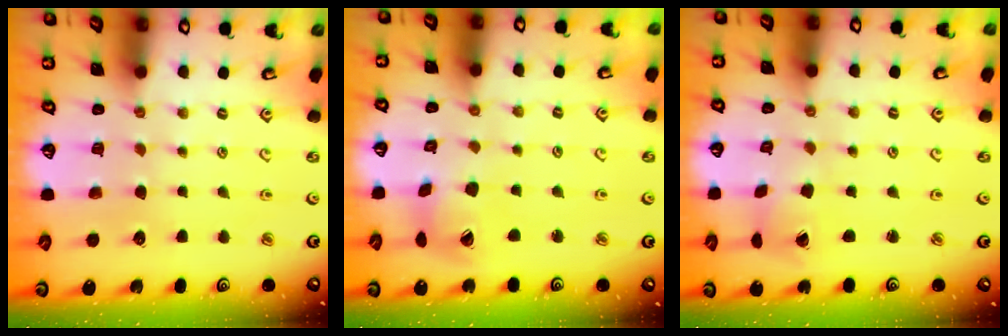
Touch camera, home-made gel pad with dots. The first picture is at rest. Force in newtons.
{"total": 8.1, "press": 8.0, "slide": 1.1}
{"total": 1.6, "press": 1.5, "slide": 0.3}